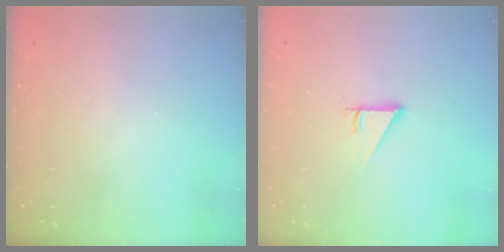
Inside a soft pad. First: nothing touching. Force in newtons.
{"total": 2.5, "press": 2.5, "slide": 0.2}